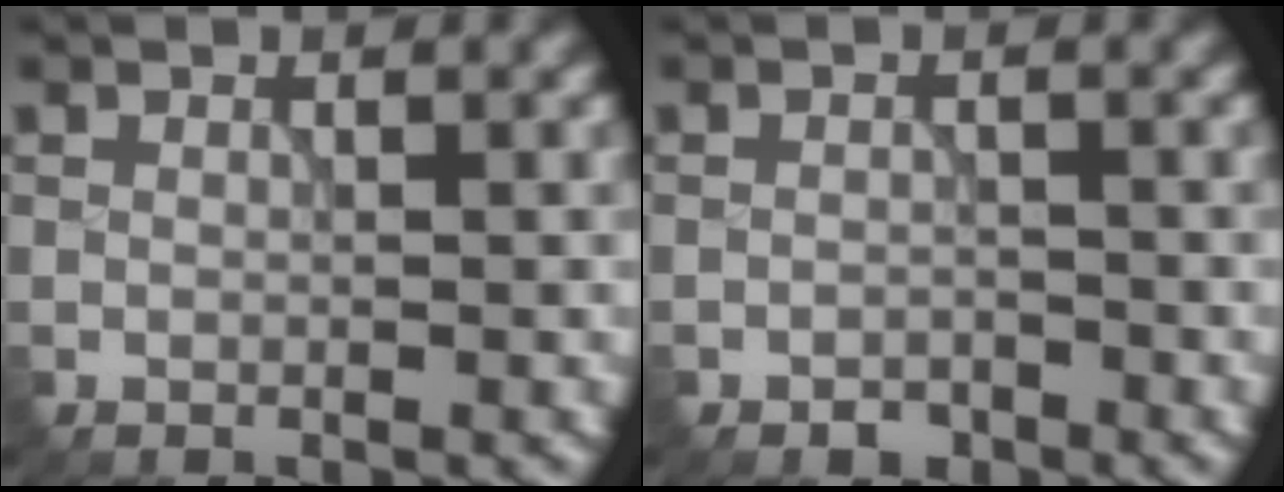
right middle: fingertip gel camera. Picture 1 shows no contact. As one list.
[{"total": 1.3, "force": [-1.0, 0.7, 0.3], "torque": [-0.002, 0.000, -0.018]}]